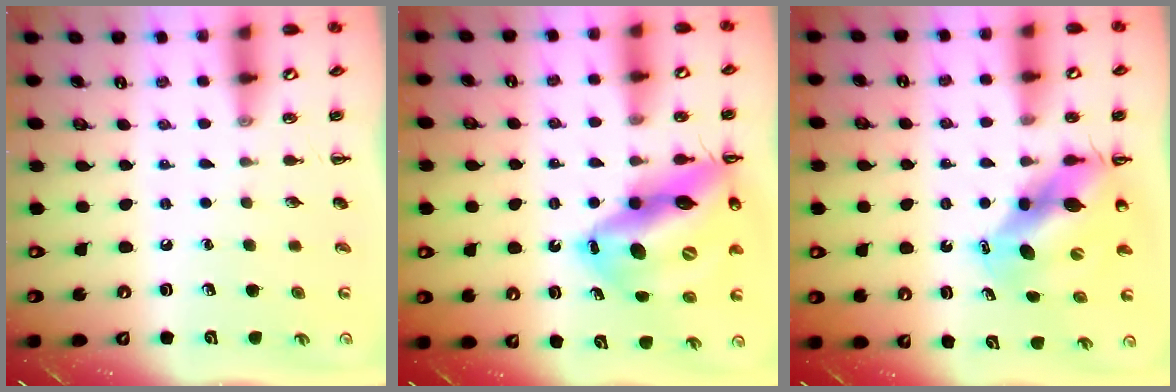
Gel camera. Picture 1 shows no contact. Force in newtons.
{"total": 22.4, "press": 21.6, "slide": 5.7}
{"total": 10.6, "press": 10.2, "slide": 3.0}